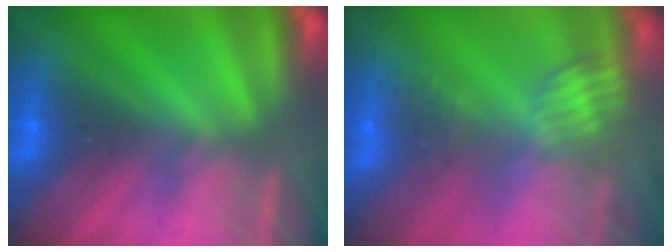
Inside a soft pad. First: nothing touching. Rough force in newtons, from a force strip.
{"total": 2.5}